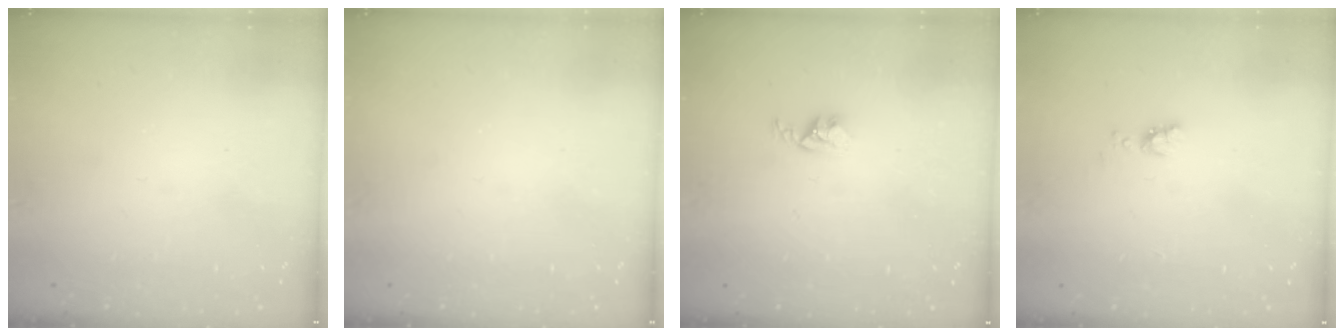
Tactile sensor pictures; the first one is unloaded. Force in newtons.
{"total": 0.0}
{"total": 2.9, "press": 2.9, "slide": 0.4}
{"total": 3.9, "press": 3.9, "slide": 0.6}